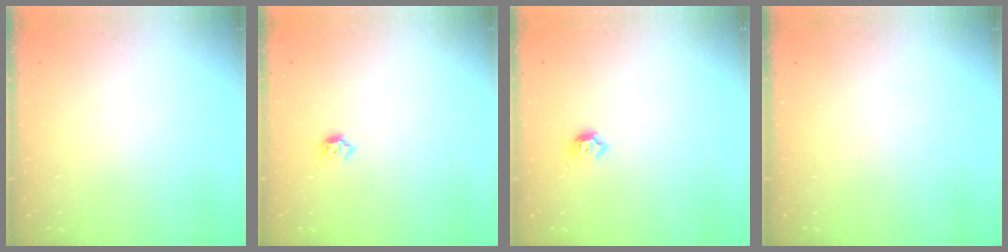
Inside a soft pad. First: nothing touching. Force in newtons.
{"total": 3.7, "press": 3.6, "slide": 0.6}
{"total": 4.7, "press": 4.6, "slide": 1.2}
{"total": 0.0}